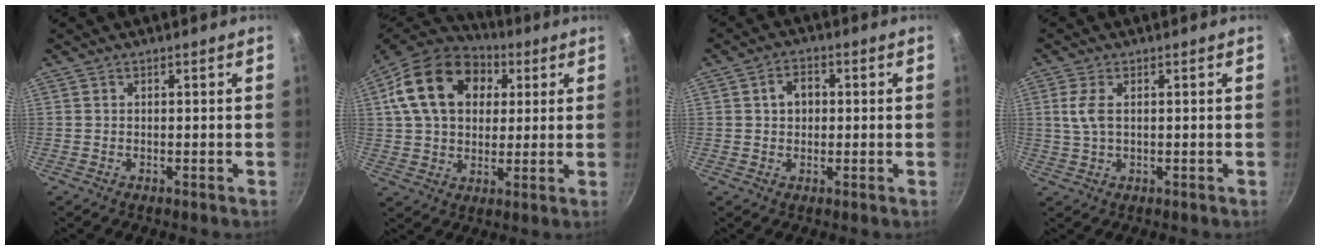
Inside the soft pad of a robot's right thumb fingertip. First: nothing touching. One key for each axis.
{"total": 20.2, "fx": 5.9, "fy": 14.5, "fz": 12.8, "tx": -0.206, "ty": 0.014, "tz": 0.092}
{"total": 4.3, "fx": 0.6, "fy": 3.4, "fz": 2.7, "tx": -0.023, "ty": 0.010, "tz": 0.006}
{"total": 4.3, "fx": 0.9, "fy": 2.2, "fz": 3.6, "tx": -0.080, "ty": 0.003, "tz": 0.019}